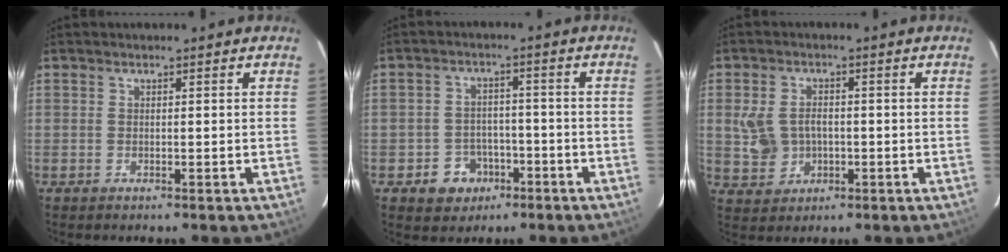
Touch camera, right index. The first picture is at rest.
{"total": 6.7, "force": [-3.5, 5.6, 1.6], "torque": [-0.049, 0.019, -0.039]}
{"total": 6.6, "force": [-0.3, 5.3, 3.9], "torque": [-0.088, 0.008, 0.006]}